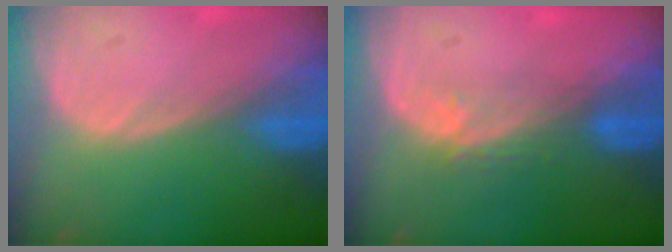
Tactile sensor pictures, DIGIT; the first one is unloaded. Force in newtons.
{"total": 3.4, "press": 3.0, "slide": 1.7}